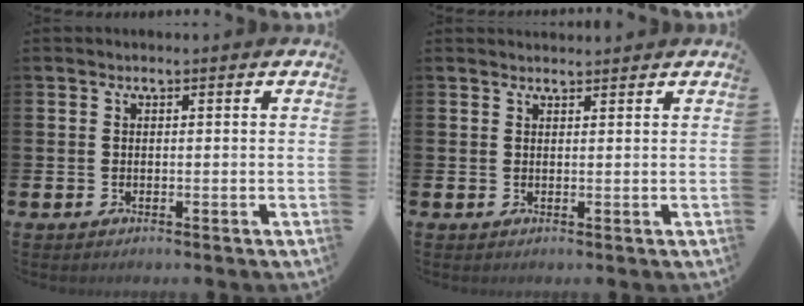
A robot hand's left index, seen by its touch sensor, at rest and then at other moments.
{"total": 1.3, "force": [1.3, 0.1, -0.1], "torque": [0.013, -0.007, 0.021]}